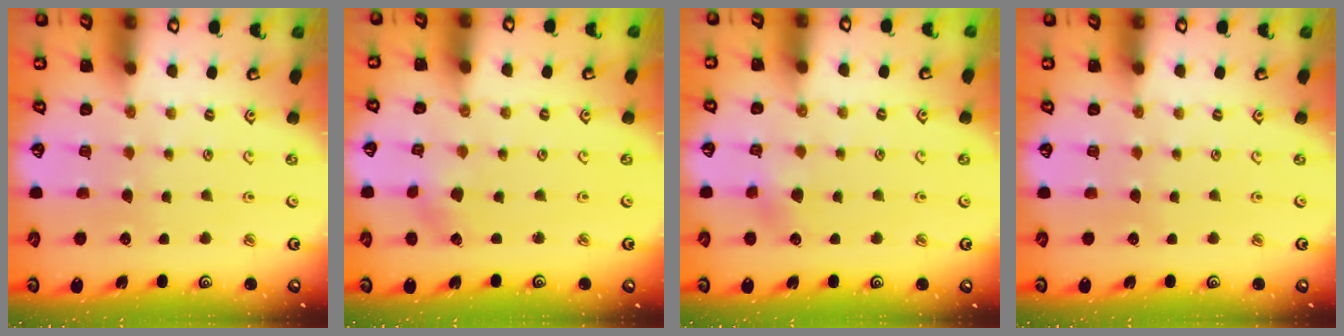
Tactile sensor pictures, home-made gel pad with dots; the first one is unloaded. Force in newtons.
{"total": 0.7, "press": 0.7, "slide": 0.0}
{"total": 3.1, "press": 3.0, "slide": 0.4}
{"total": 0.0}